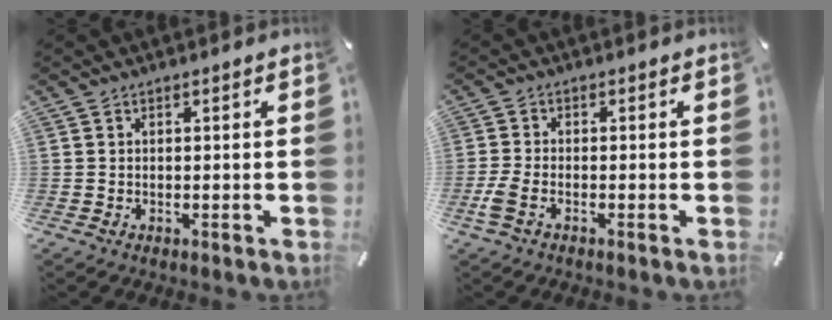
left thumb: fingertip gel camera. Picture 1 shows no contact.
{"total": 3.7, "force": [-1.6, 1.5, 3.0], "torque": [-0.067, 0.000, -0.032]}